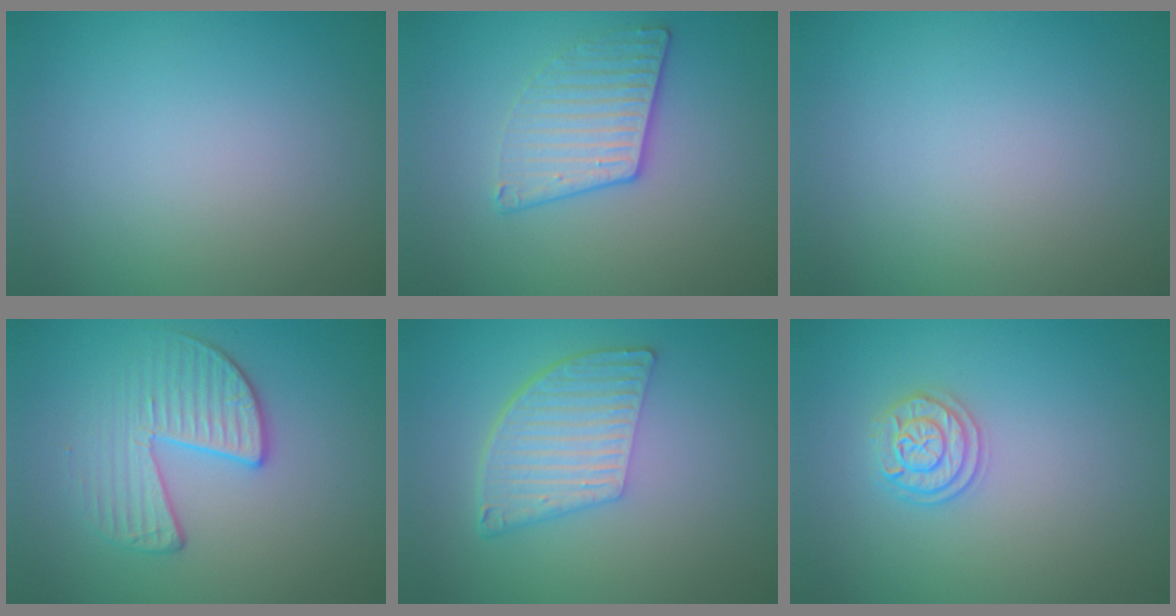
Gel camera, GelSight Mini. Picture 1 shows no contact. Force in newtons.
{"total": 3.2, "press": 2.9, "slide": 1.5}
{"total": 0.0}
{"total": 3.5, "press": 3.1, "slide": 1.8}
{"total": 5.5, "press": 3.8, "slide": 4.0}
{"total": 2.1, "press": 2.1, "slide": 0.3}